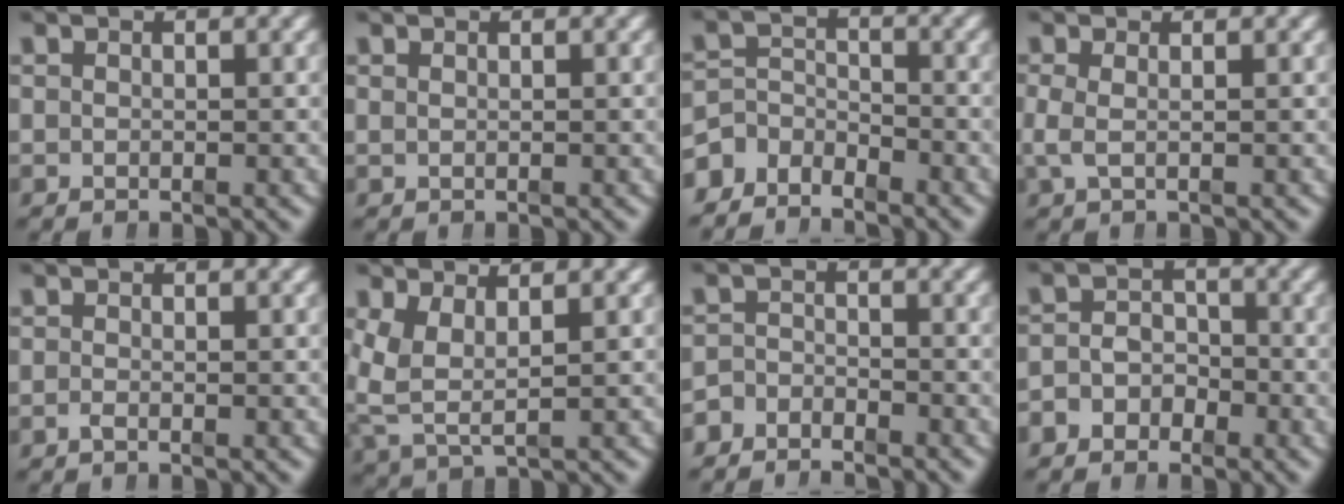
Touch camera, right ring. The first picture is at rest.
{"total": 0.7, "force": [0.3, -0.6, 0.2], "torque": [0.005, 0.000, 0.008]}
{"total": 5.7, "force": [-3.4, 4.1, 2.0], "torque": [-0.035, -0.018, -0.059]}
{"total": 1.7, "force": [0.0, 0.6, 1.6], "torque": [-0.048, -0.013, 0.005]}
{"total": 0.7, "force": [-0.6, -0.2, 0.2], "torque": [-0.005, -0.004, -0.010]}
{"total": 4.5, "force": [0.4, 3.1, 3.3], "torque": [-0.094, -0.025, 0.019]}
{"total": 2.9, "force": [-2.7, 1.2, 0.0], "torque": [-0.002, -0.016, -0.047]}
{"total": 4.2, "force": [-2.4, 3.2, 1.3], "torque": [-0.012, -0.012, -0.044]}